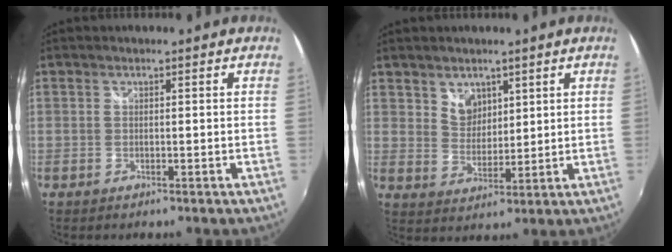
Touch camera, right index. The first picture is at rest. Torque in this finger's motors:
{"motor_torque": [0.29, 0.22, 0.20, 0.03]}